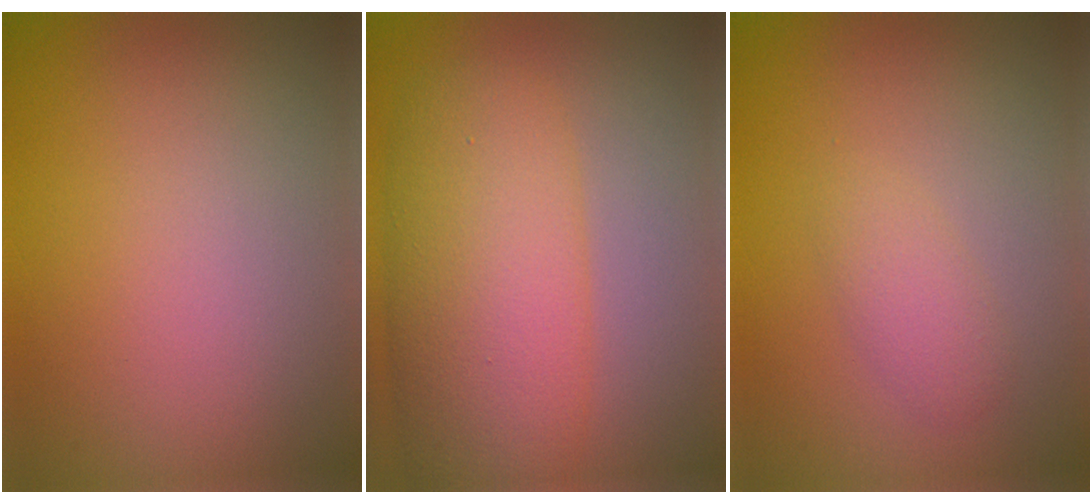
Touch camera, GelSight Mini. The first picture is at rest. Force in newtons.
{"total": 8.2, "press": 8.2, "slide": 0.2}
{"total": 1.8, "press": 1.8, "slide": 0.2}